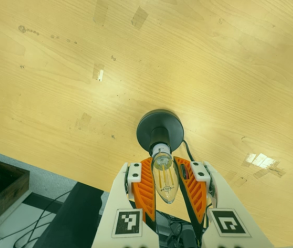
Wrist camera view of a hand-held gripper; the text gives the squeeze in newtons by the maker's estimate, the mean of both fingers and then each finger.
{"total": 15.4, "left": 16.4, "right": 14.3}